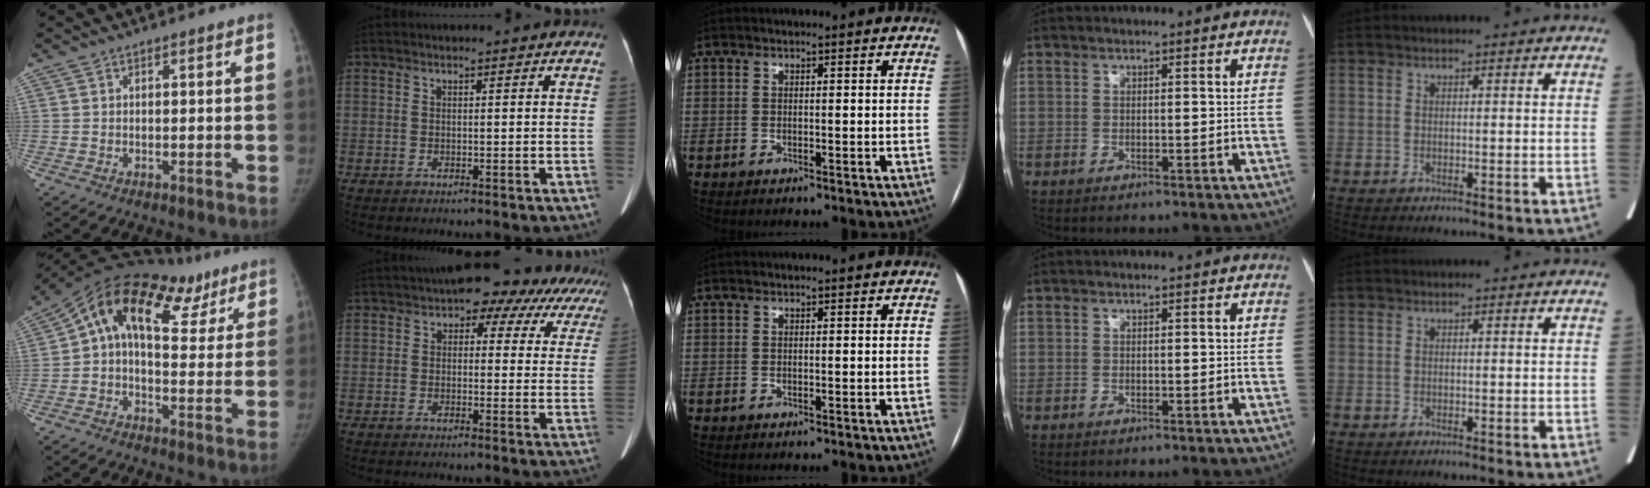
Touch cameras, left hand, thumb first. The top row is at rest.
{"thumb": {"total": 20.1, "force": [9.1, 11.5, 13.8], "torque": [-0.193, 0.048, 0.140]}, "index": {"total": 9.8, "force": [7.3, 4.7, 4.6], "torque": [-0.029, 0.021, 0.069]}}